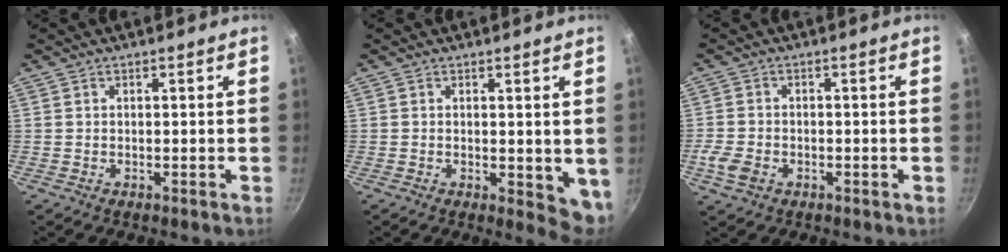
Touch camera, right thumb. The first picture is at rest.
{"total": 5.6, "force": [0.3, 2.7, 4.9], "torque": [-0.061, -0.017, 0.005]}
{"total": 4.7, "force": [-1.8, 3.4, 2.7], "torque": [-0.058, 0.012, -0.036]}